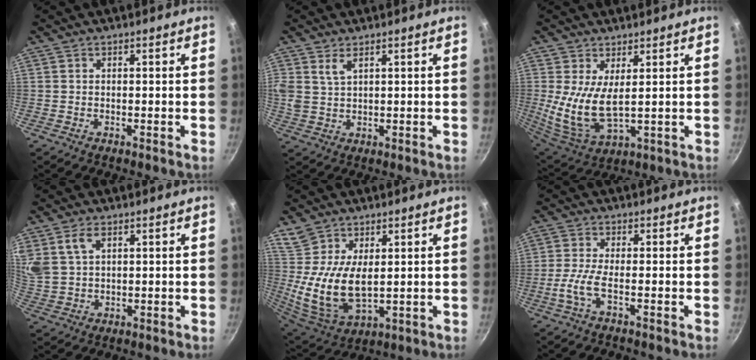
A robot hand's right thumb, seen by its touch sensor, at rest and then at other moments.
{"total": 4.1, "force": [2.3, 2.1, 2.7], "torque": [-0.049, -0.011, 0.048]}
{"total": 10.3, "force": [1.9, 4.7, 9.0], "torque": [-0.183, -0.027, 0.046]}
{"total": 6.6, "force": [3.1, 4.1, 4.2], "torque": [-0.075, -0.006, 0.068]}
{"total": 12.5, "force": [2.3, 7.3, 9.9], "torque": [-0.186, -0.032, 0.054]}
{"total": 4.2, "force": [-1.6, 0.6, 3.8], "torque": [-0.104, 0.007, -0.039]}